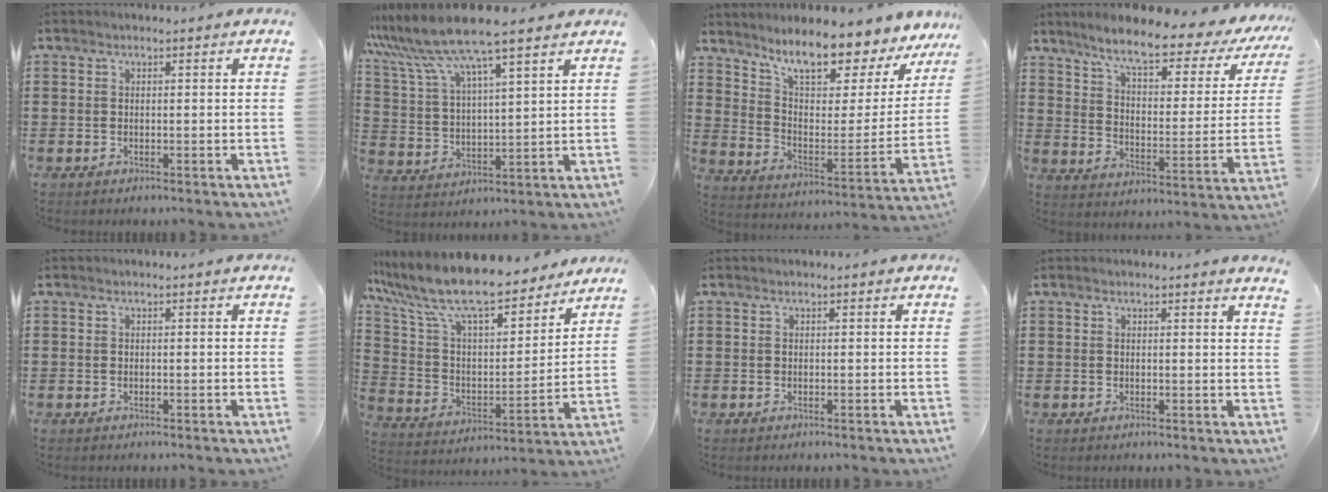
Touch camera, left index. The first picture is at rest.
{"total": 9.6, "force": [8.1, 0.2, 5.1], "torque": [-0.130, -0.035, 0.137]}
{"total": 9.5, "force": [8.4, 1.6, 4.1], "torque": [-0.089, -0.073, 0.138]}
{"total": 8.7, "force": [6.8, 0.8, 5.4], "torque": [-0.115, -0.041, 0.104]}
{"total": 0.0}
{"total": 12.1, "force": [10.3, 1.9, 6.2], "torque": [-0.161, -0.067, 0.179]}
{"total": 0.0}
{"total": 1.1, "force": [0.9, -0.2, 0.6], "torque": [-0.014, -0.003, 0.017]}